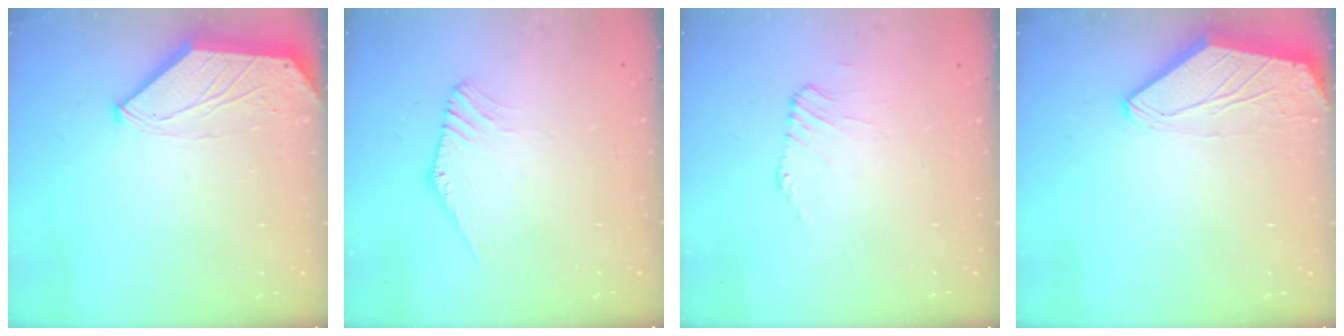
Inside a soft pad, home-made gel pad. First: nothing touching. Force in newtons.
{"total": 2.7, "press": 2.7, "slide": 0.1}
{"total": 1.1, "press": 1.0, "slide": 0.3}
{"total": 0.0}